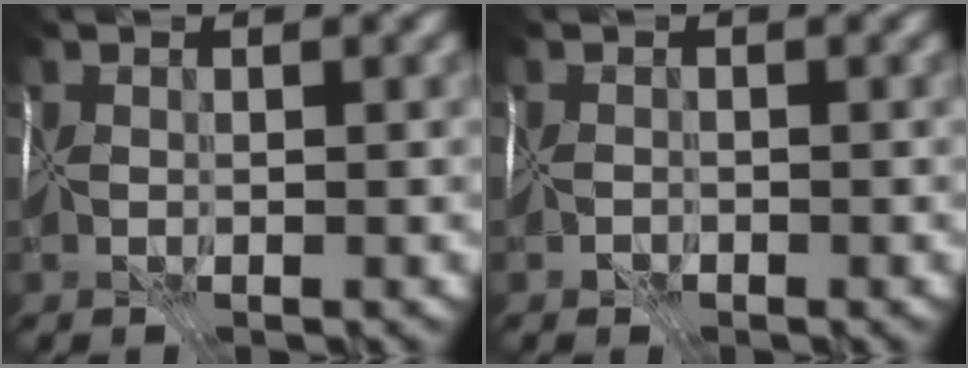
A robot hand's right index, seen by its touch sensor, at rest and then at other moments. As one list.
[{"total": 1.7, "force": [-1.5, 0.9, 0.3], "torque": [-0.001, -0.004, -0.022]}]